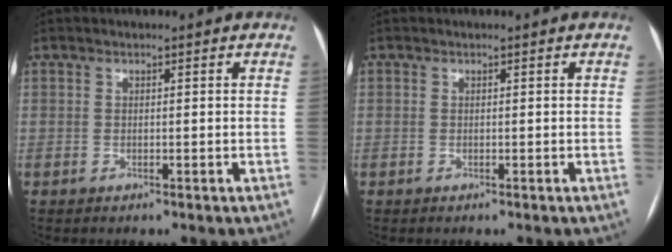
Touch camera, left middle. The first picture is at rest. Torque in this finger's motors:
{"motor_torque": [0.05, 0.08, 0.00, 0.00]}